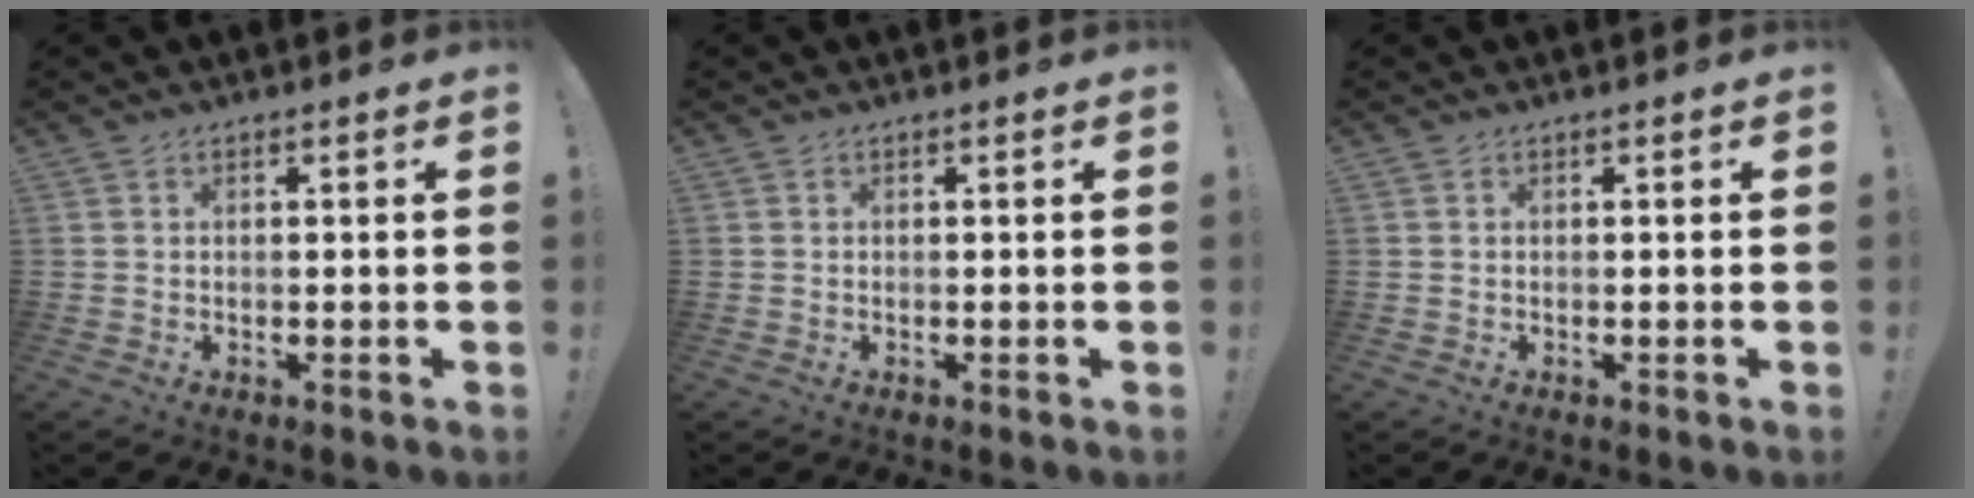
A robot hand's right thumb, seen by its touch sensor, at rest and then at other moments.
{"total": 0.0}
{"total": 0.0}